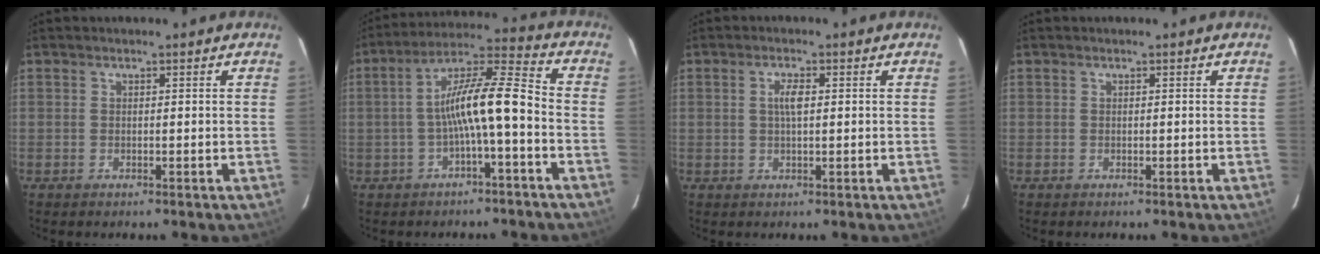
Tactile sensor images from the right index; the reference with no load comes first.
{"total": 10.6, "force": [-2.8, 1.2, 10.1], "torque": [-0.196, 0.022, -0.049]}
{"total": 2.5, "force": [0.4, 0.8, 2.3], "torque": [-0.045, 0.003, 0.007]}
{"total": 0.0}